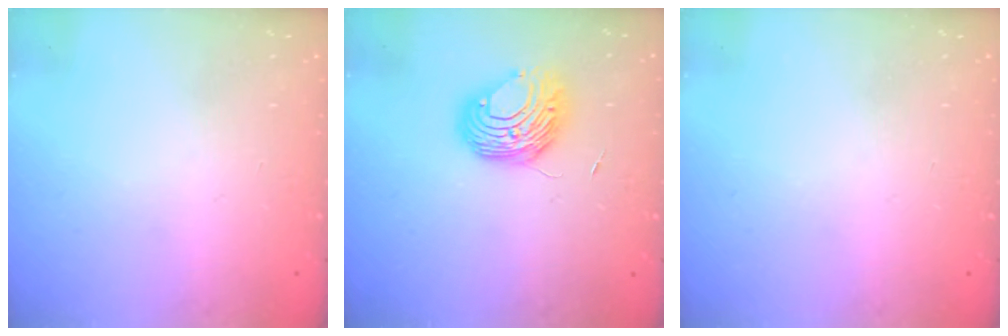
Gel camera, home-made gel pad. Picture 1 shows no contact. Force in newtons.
{"total": 9.1, "press": 9.1, "slide": 0.4}
{"total": 0.0}